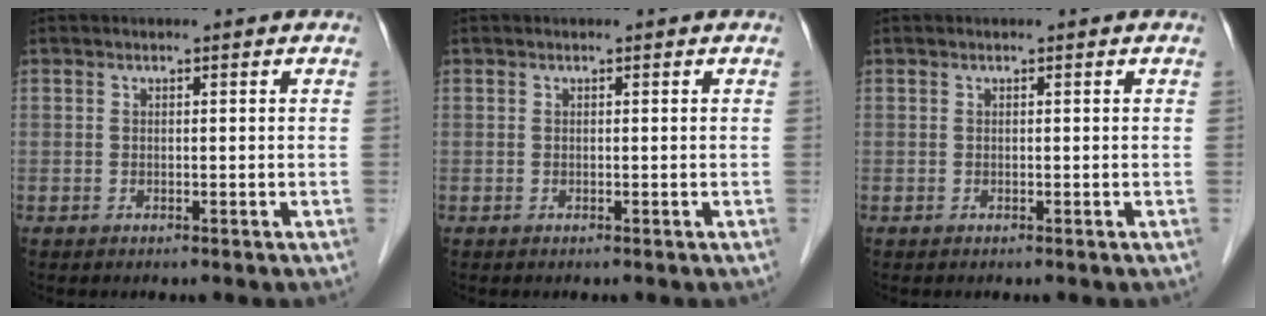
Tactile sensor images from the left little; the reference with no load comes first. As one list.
[{"total": 0.0}, {"total": 0.0}]